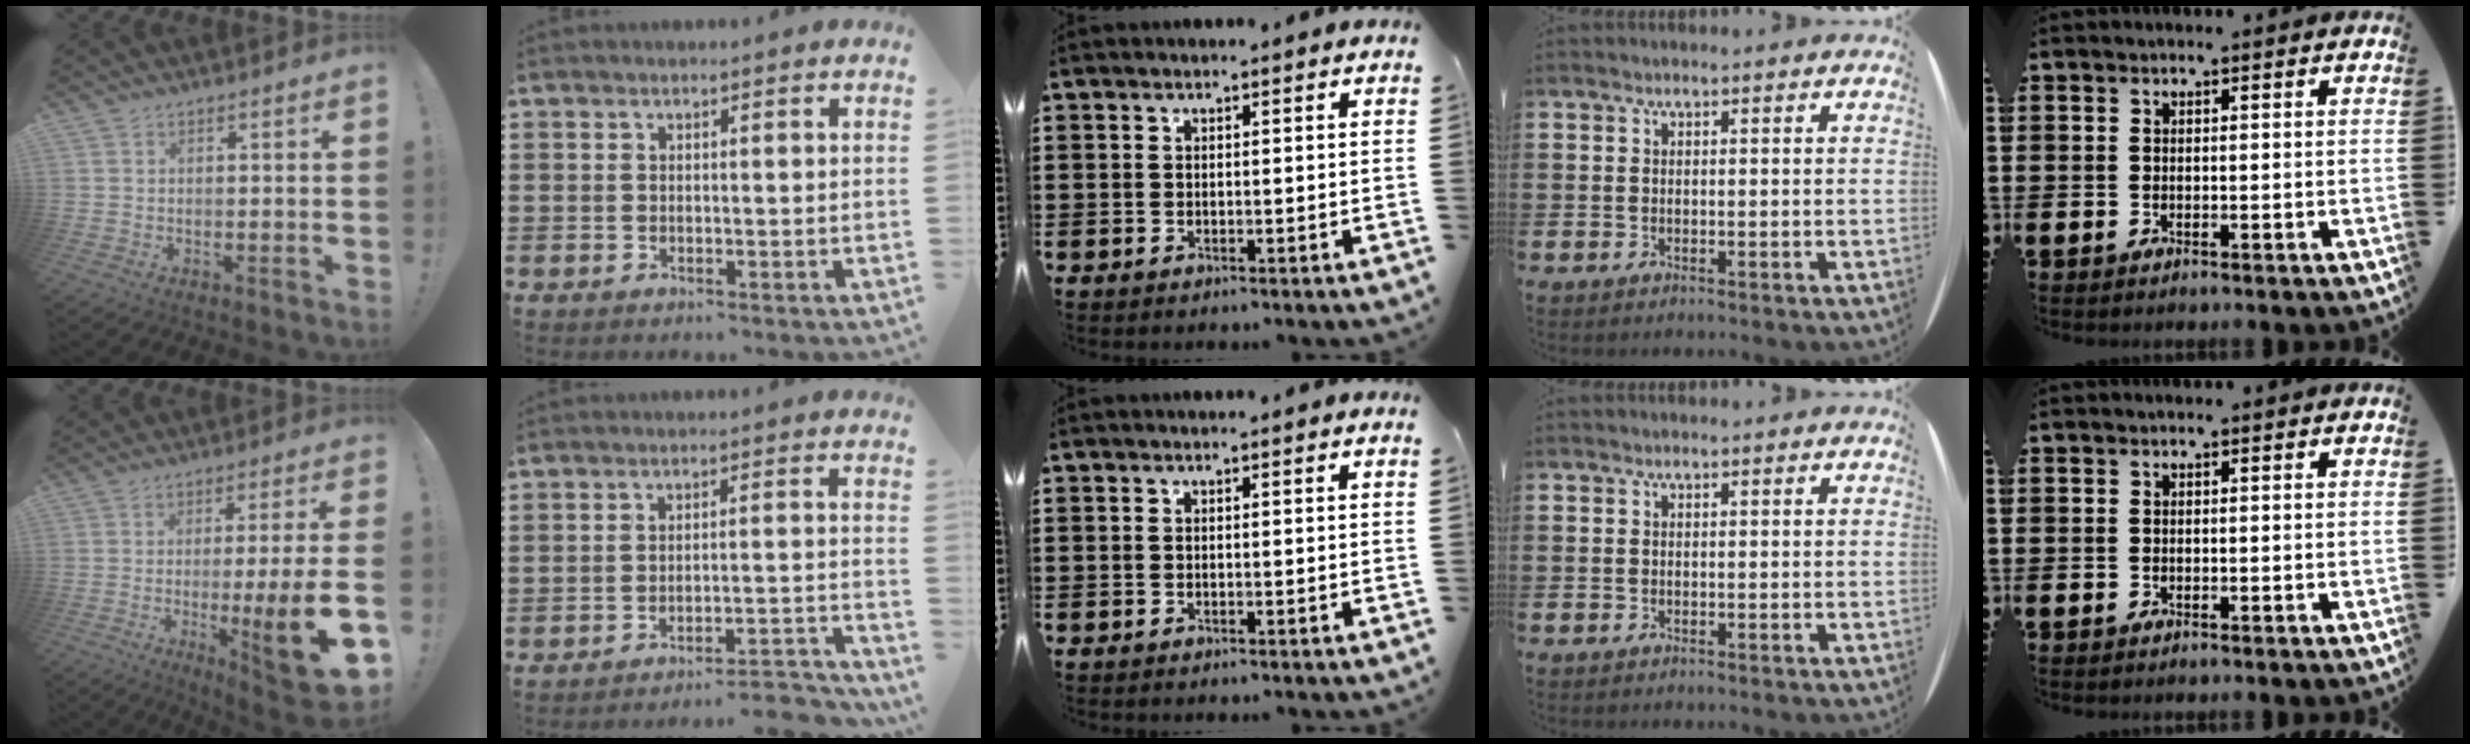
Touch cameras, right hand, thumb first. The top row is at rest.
{"thumb": {"total": 14.9, "force": [-3.9, -0.1, 14.4], "torque": [-0.210, 0.001, -0.053]}, "index": {"total": 4.1, "force": [-3.8, -0.1, 1.3], "torque": [-0.027, -0.010, -0.080]}}